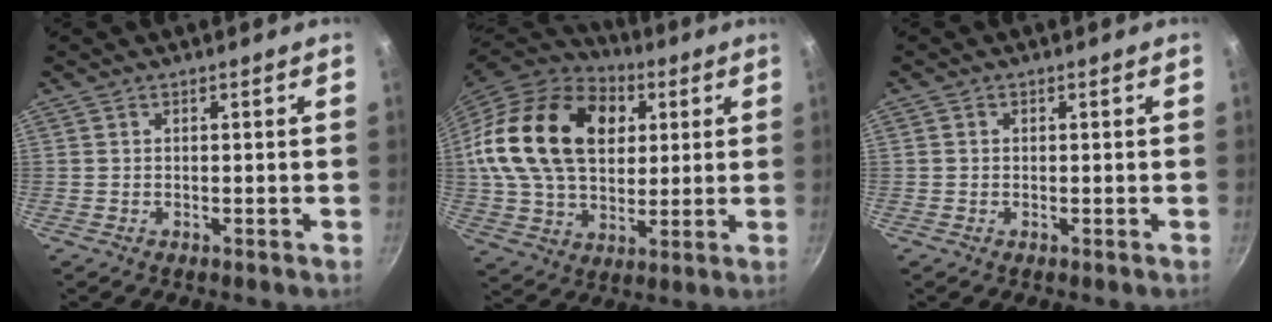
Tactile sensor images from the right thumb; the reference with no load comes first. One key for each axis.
{"total": 26.0, "fx": 6.8, "fy": 17.9, "fz": 17.6, "tx": -0.294, "ty": 0.009, "tz": 0.115}
{"total": 0.6, "fx": 0.1, "fy": 0.6, "fz": 0.0, "tx": 0.004, "ty": 0.003, "tz": 0.000}